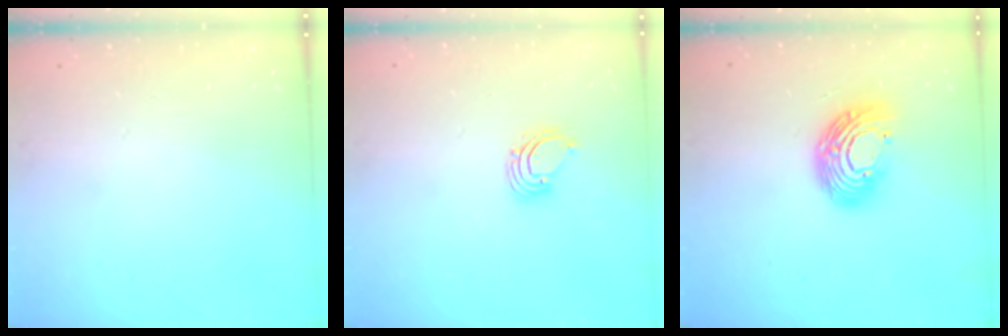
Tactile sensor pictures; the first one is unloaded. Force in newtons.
{"total": 2.6, "press": 2.6, "slide": 0.2}
{"total": 13.9, "press": 13.8, "slide": 1.1}